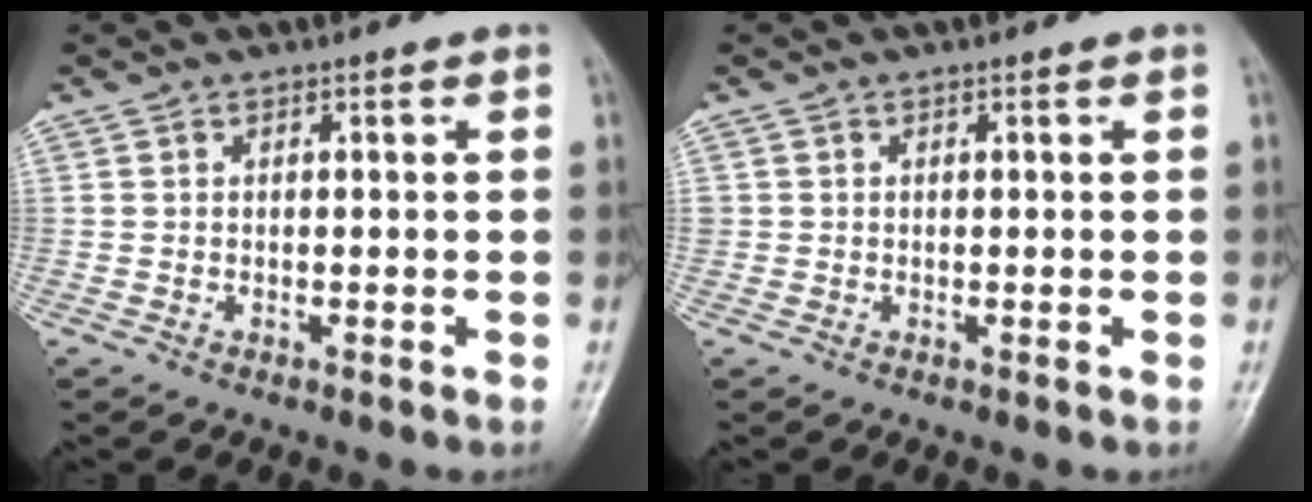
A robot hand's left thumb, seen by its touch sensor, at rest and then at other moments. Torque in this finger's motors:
{"motor_torque": [-0.01, 0.09, 0.07, 0.09, 0.00]}